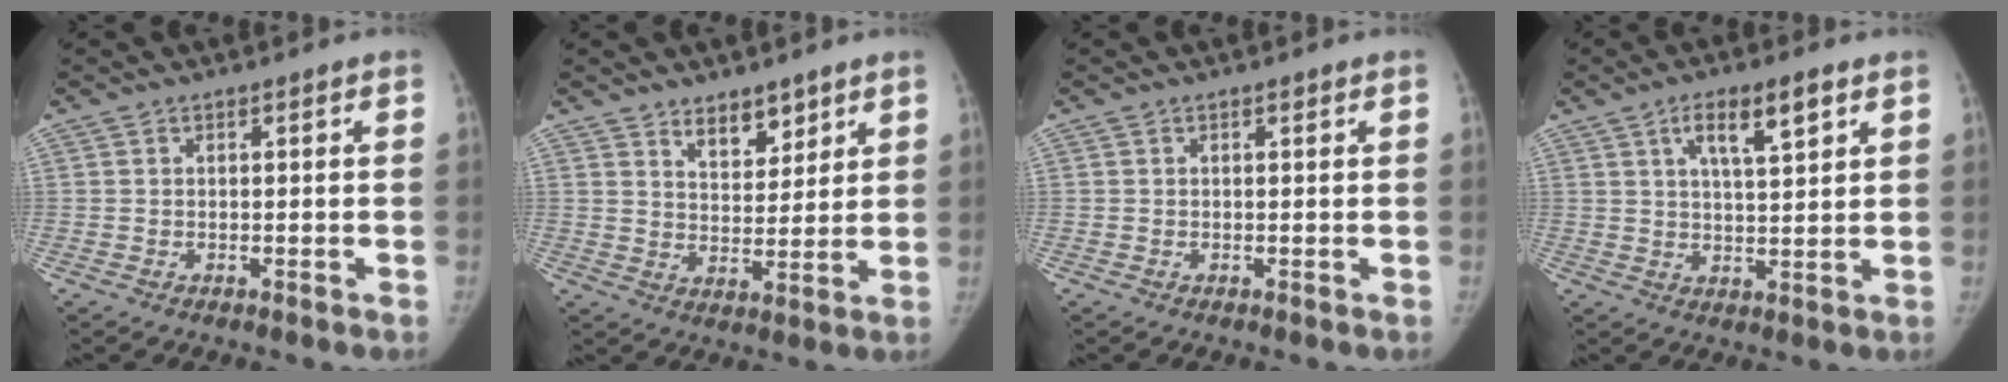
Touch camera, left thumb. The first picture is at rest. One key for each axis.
{"total": 6.3, "fx": 4.5, "fy": 3.2, "fz": 3.0, "tx": -0.016, "ty": -0.035, "tz": 0.078}
{"total": 0.0}
{"total": 7.7, "fx": 3.9, "fy": 2.2, "fz": 6.3, "tx": -0.096, "ty": -0.013, "tz": 0.066}